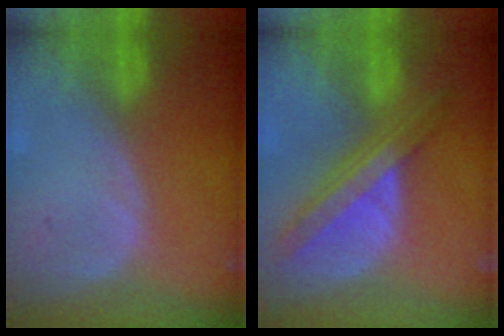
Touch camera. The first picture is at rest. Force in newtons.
{"total": 8.5, "press": 7.3, "slide": 4.3}